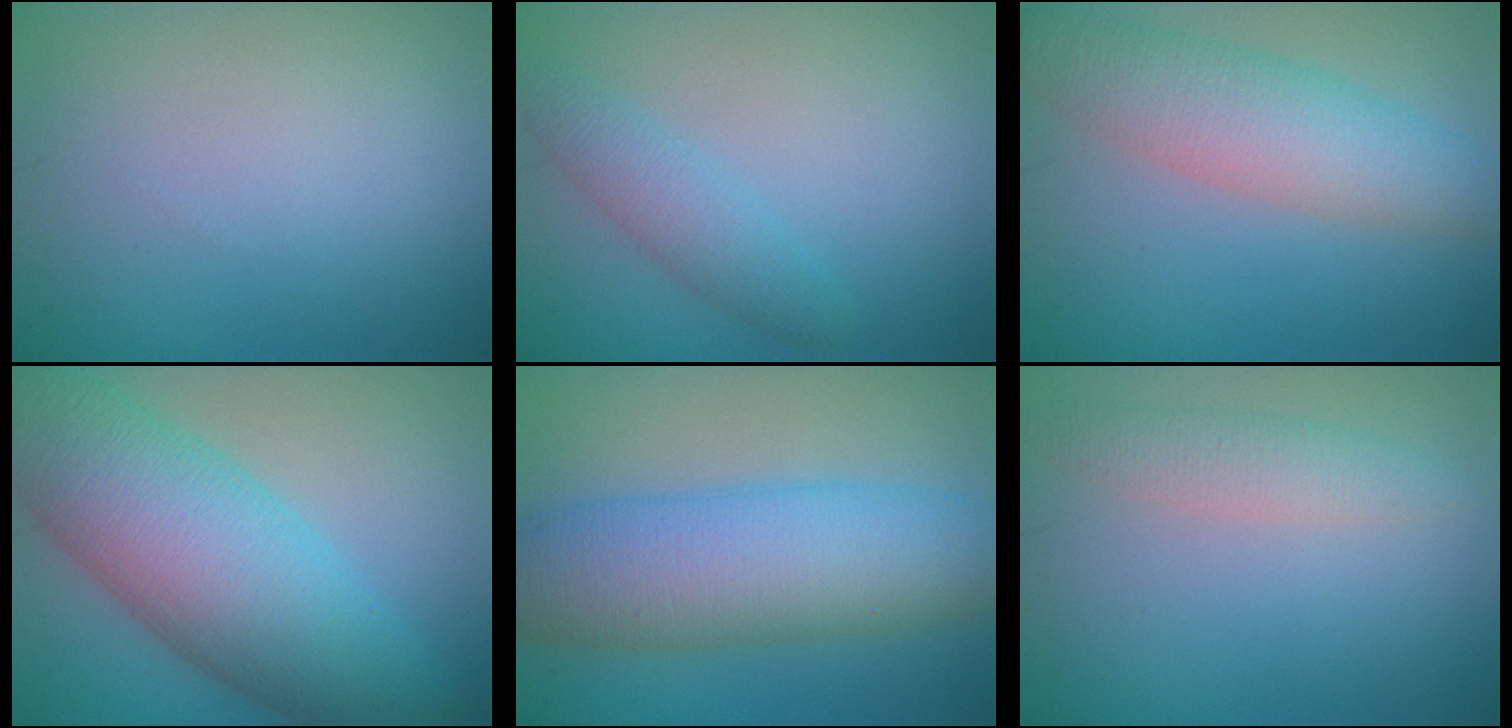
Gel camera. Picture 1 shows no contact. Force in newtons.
{"total": 2.8, "press": 2.8, "slide": 0.1}
{"total": 6.2, "press": 6.2, "slide": 0.3}
{"total": 12.9, "press": 12.9, "slide": 0.4}
{"total": 9.9, "press": 9.9, "slide": 0.4}
{"total": 2.5, "press": 2.5, "slide": 0.1}